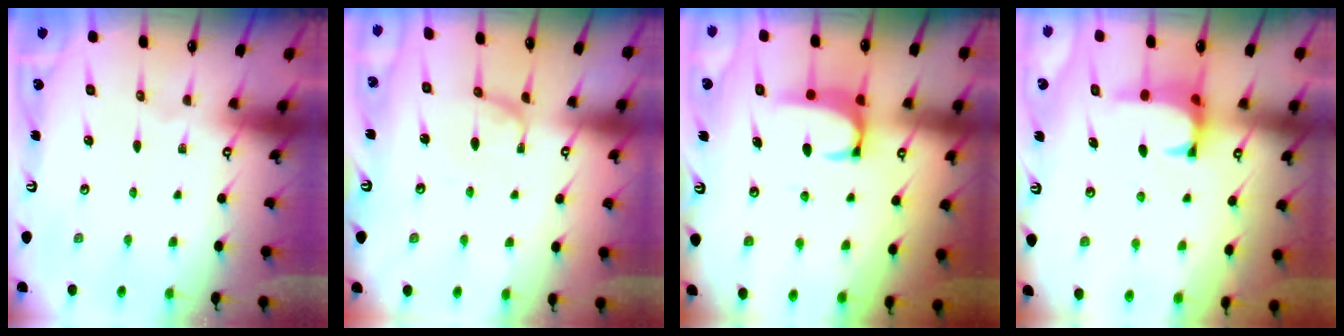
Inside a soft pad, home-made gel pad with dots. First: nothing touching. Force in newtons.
{"total": 1.1, "press": 1.0, "slide": 0.4}
{"total": 1.9, "press": 1.9, "slide": 0.3}
{"total": 0.7, "press": 0.0, "slide": 0.7}